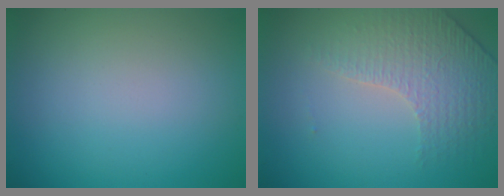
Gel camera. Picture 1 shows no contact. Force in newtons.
{"total": 4.4, "press": 3.1, "slide": 3.2}